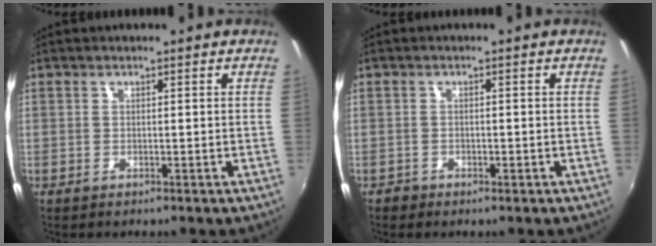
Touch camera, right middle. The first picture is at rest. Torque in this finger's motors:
{"motor_torque": [0.49, -0.40, -0.07, 0.01]}